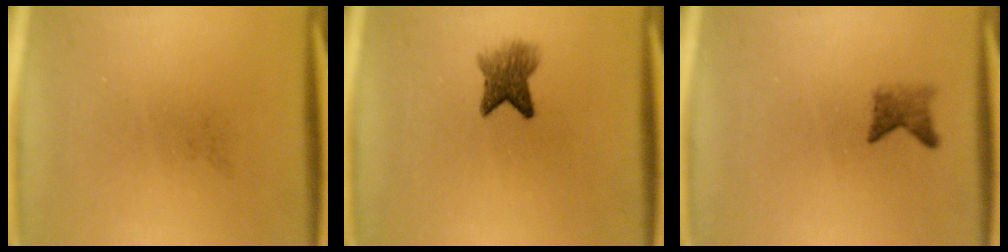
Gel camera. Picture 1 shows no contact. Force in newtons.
{"total": 4.2}
{"total": 2.0}